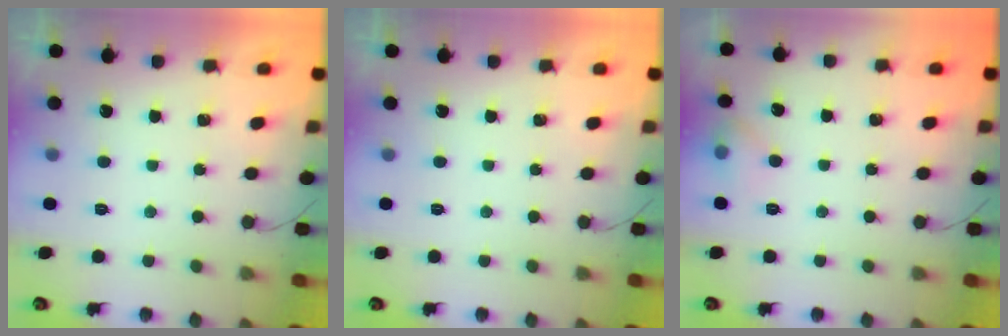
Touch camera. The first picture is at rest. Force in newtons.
{"total": 0.0}
{"total": 5.9, "press": 5.7, "slide": 1.5}